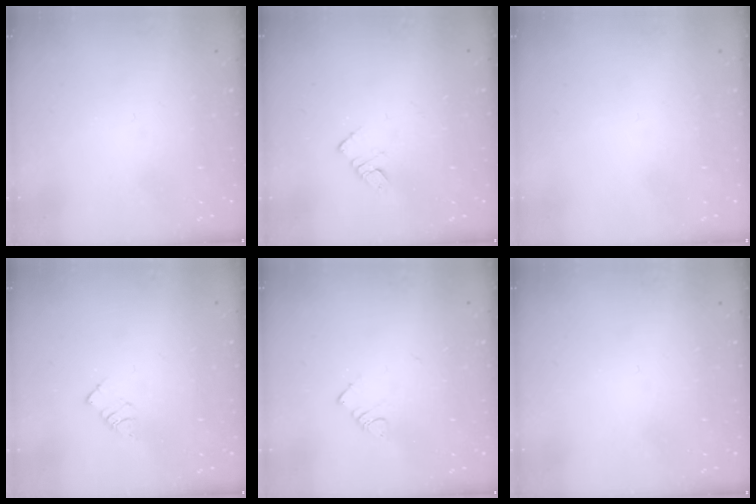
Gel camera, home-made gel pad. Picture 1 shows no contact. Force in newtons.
{"total": 3.9, "press": 3.8, "slide": 0.4}
{"total": 1.8, "press": 1.8, "slide": 0.1}
{"total": 3.2, "press": 3.2, "slide": 0.2}
{"total": 2.9, "press": 2.9, "slide": 0.5}
{"total": 0.0}